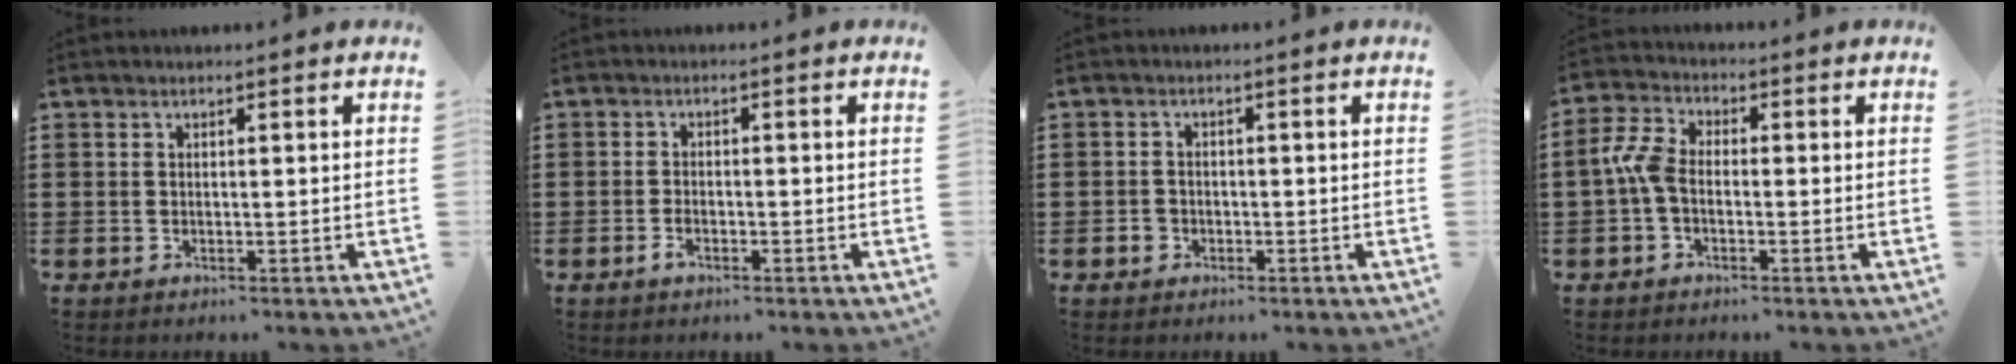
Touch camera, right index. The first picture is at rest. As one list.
[{"total": 1.6, "force": [-1.1, 0.7, 1.0], "torque": [-0.021, -0.001, -0.020]}, {"total": 1.6, "force": [-0.8, 1.3, 0.4], "torque": [-0.013, -0.002, -0.018]}, {"total": 5.0, "force": [-1.1, 3.0, 3.9], "torque": [-0.109, -0.004, -0.030]}]